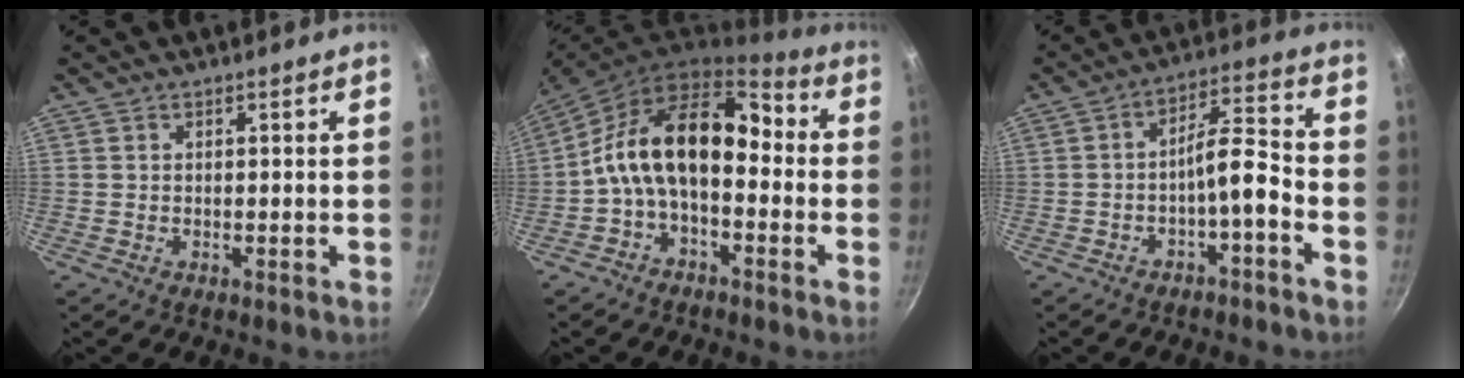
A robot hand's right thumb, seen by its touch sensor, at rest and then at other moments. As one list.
[{"total": 14.6, "force": [-1.9, 9.0, 11.4], "torque": [-0.178, 0.058, -0.057]}, {"total": 7.3, "force": [-3.3, 1.7, 6.2], "torque": [-0.108, 0.048, -0.050]}]